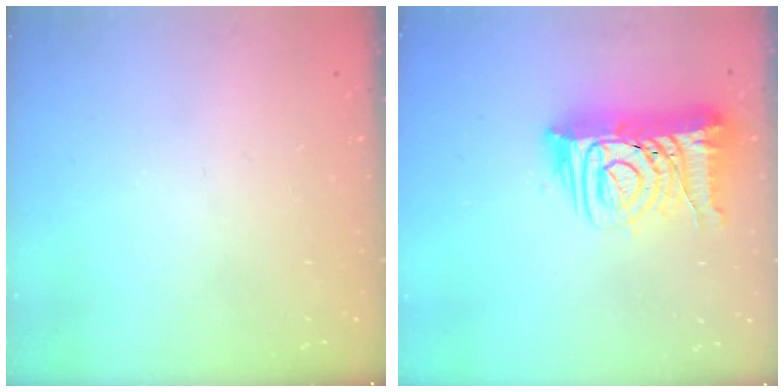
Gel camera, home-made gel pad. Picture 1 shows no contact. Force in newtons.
{"total": 16.8, "press": 16.7, "slide": 1.7}